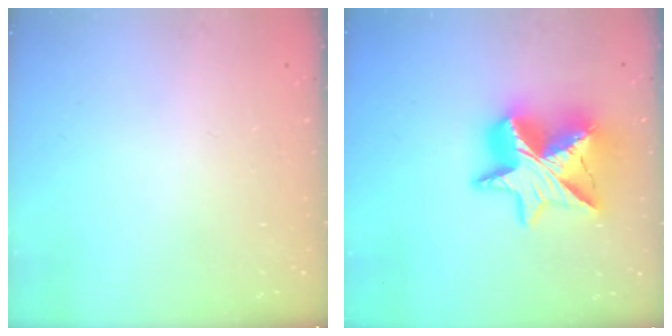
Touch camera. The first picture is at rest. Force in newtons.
{"total": 20.4, "press": 20.4, "slide": 1.7}